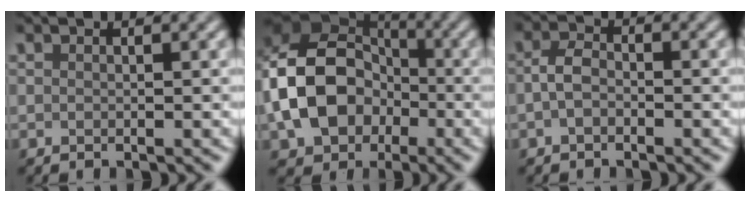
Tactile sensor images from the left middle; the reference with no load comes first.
{"total": 12.1, "force": [-2.3, 9.3, 7.4], "torque": [-0.148, -0.011, -0.054]}
{"total": 1.9, "force": [-0.7, 1.1, 1.4], "torque": [-0.027, 0.006, -0.021]}